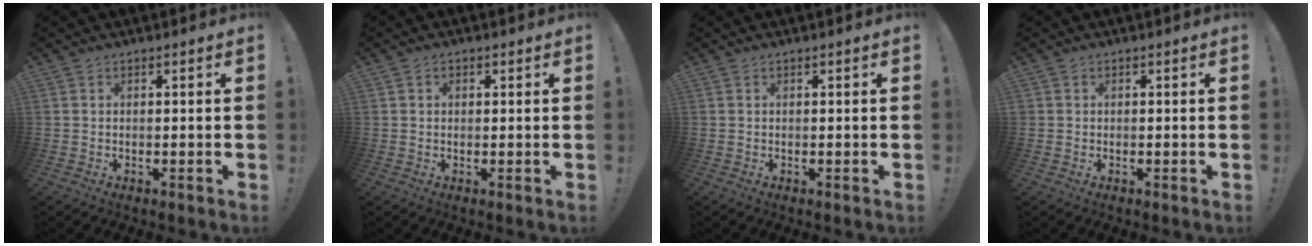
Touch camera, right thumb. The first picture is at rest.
{"total": 1.3, "force": [0.2, 1.1, 0.6], "torque": [-0.007, 0.003, 0.003]}
{"total": 0.0}
{"total": 0.6, "force": [0.1, 0.6, -0.1], "torque": [-0.006, 0.004, 0.003]}